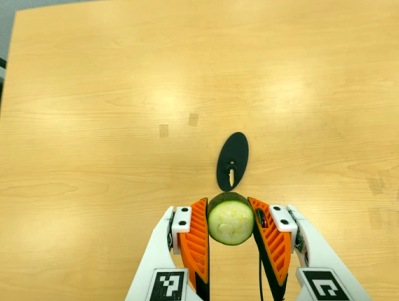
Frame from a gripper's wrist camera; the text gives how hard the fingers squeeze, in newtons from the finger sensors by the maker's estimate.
{"total": 9.8, "left": 9.0, "right": 10.6}